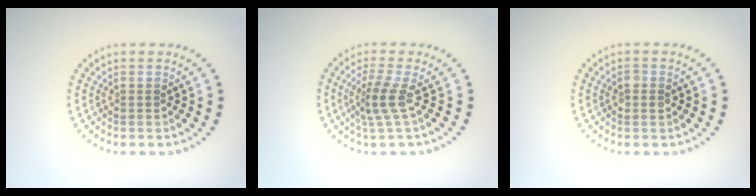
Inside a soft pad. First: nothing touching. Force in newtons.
{"total": 2.6, "press": 1.9, "slide": 1.8}
{"total": 1.1, "press": 1.1, "slide": 0.1}